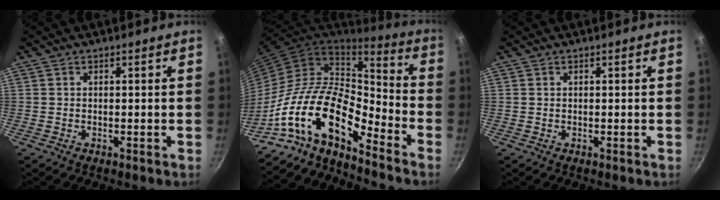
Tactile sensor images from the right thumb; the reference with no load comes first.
{"total": 17.8, "force": [-11.3, 6.9, 11.9], "torque": [-0.182, 0.060, -0.233]}
{"total": 0.0}